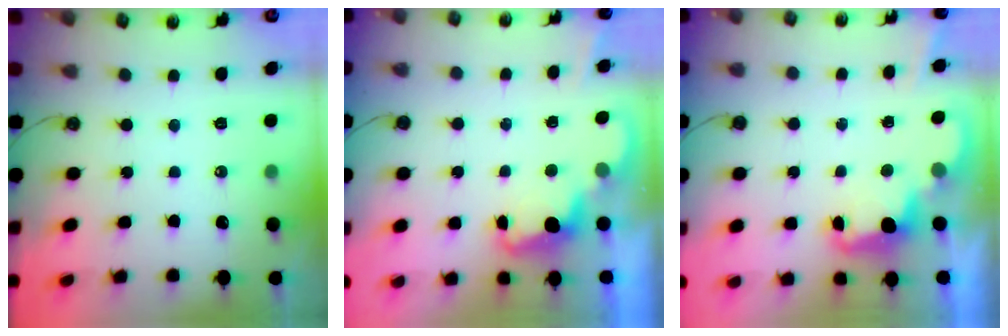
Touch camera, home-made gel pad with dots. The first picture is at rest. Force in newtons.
{"total": 2.3, "press": 2.3, "slide": 0.5}
{"total": 2.5, "press": 2.4, "slide": 0.5}